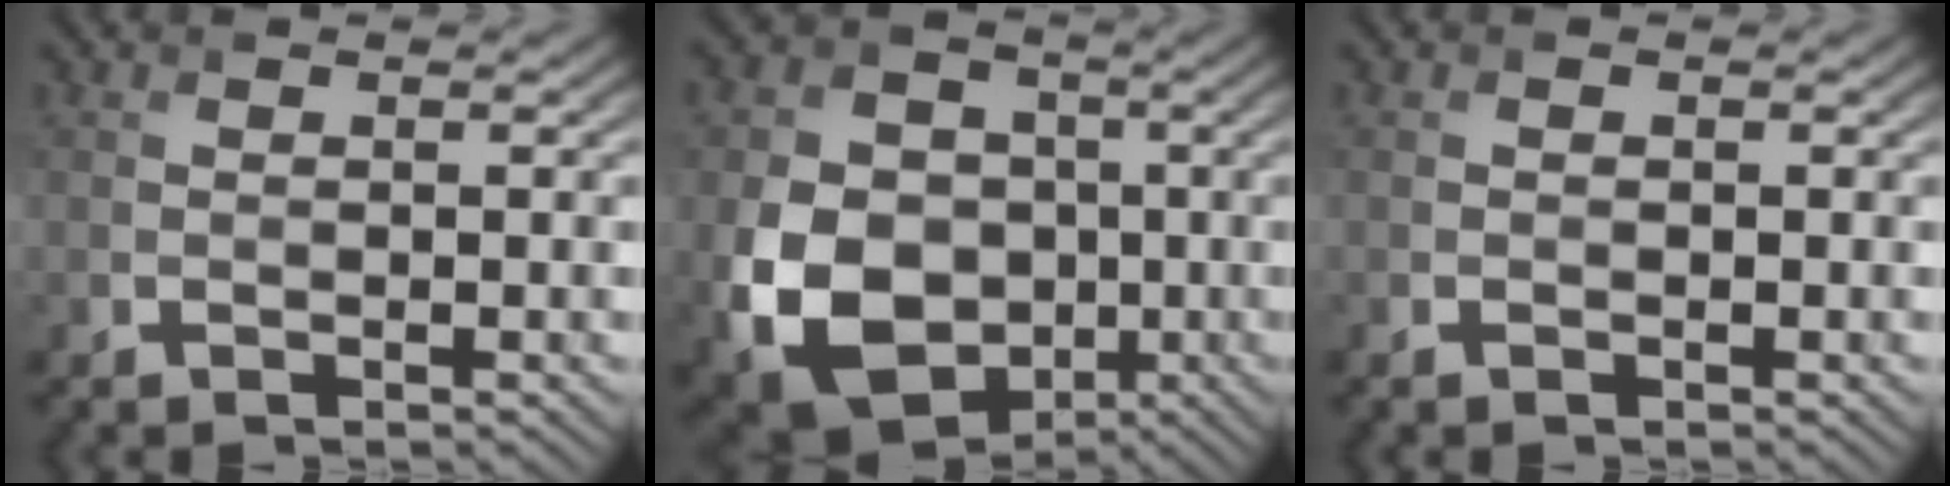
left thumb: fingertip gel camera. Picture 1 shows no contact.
{"total": 13.8, "force": [-3.2, 10.8, 7.9], "torque": [-0.190, -0.032, -0.062]}
{"total": 0.6, "force": [-0.3, 0.4, 0.3], "torque": [-0.007, -0.002, -0.005]}